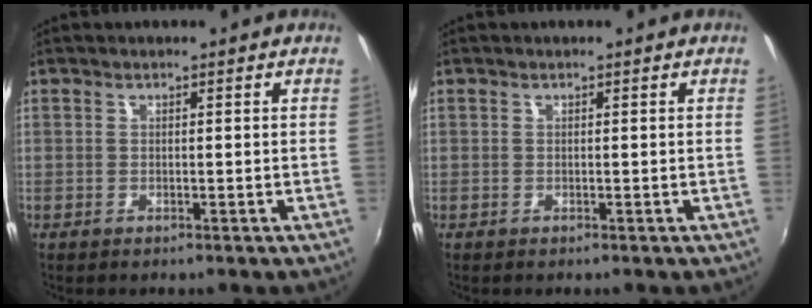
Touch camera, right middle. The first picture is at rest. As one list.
[{"total": 0.0}]